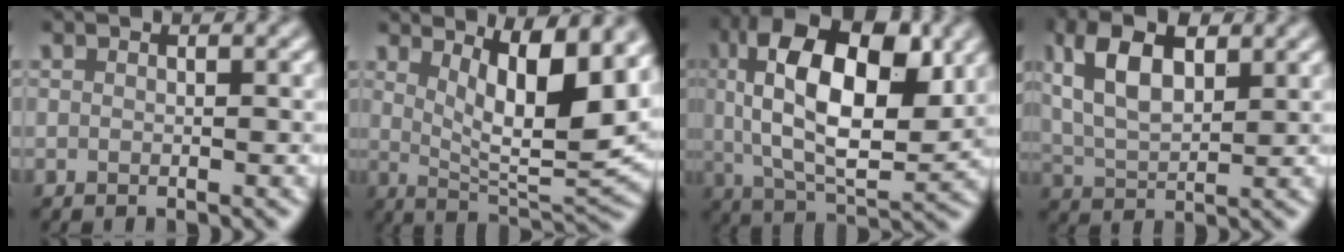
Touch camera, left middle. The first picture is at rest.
{"total": 9.2, "force": [4.0, 2.5, 7.9], "torque": [-0.121, -0.011, 0.074]}
{"total": 12.7, "force": [3.2, 6.2, 10.7], "torque": [-0.176, 0.009, 0.049]}
{"total": 6.7, "force": [2.9, 3.1, 5.2], "torque": [-0.104, 0.012, 0.052]}